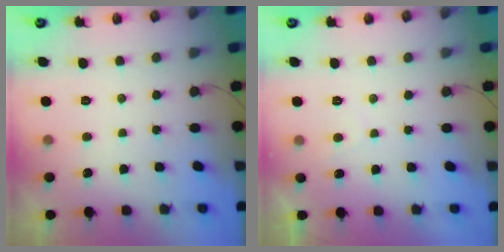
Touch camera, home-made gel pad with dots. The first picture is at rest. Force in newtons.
{"total": 2.0, "press": 1.9, "slide": 0.7}